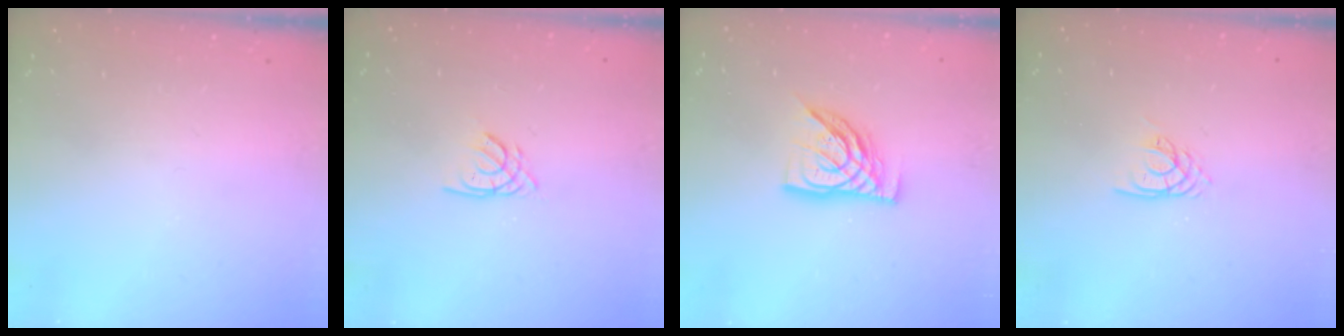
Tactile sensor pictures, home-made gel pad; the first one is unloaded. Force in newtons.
{"total": 1.8, "press": 1.8, "slide": 0.3}
{"total": 11.3, "press": 11.2, "slide": 1.4}
{"total": 2.7, "press": 2.7, "slide": 0.1}